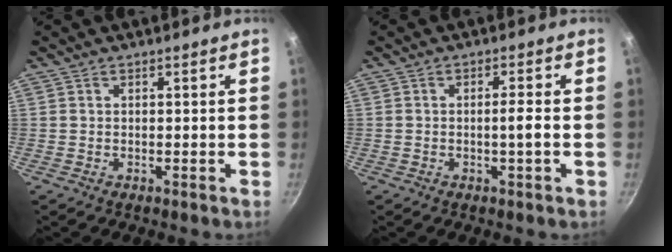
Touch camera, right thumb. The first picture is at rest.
{"total": 2.6, "force": [-0.6, -0.2, 2.5], "torque": [-0.044, 0.007, -0.010]}